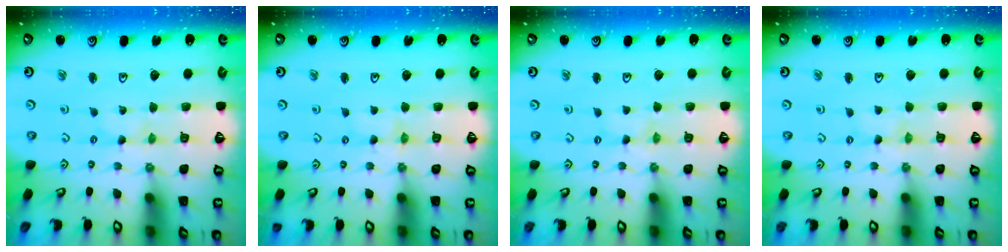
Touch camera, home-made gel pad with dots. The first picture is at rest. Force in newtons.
{"total": 1.7, "press": 1.7, "slide": 0.2}
{"total": 0.0}
{"total": 0.0}